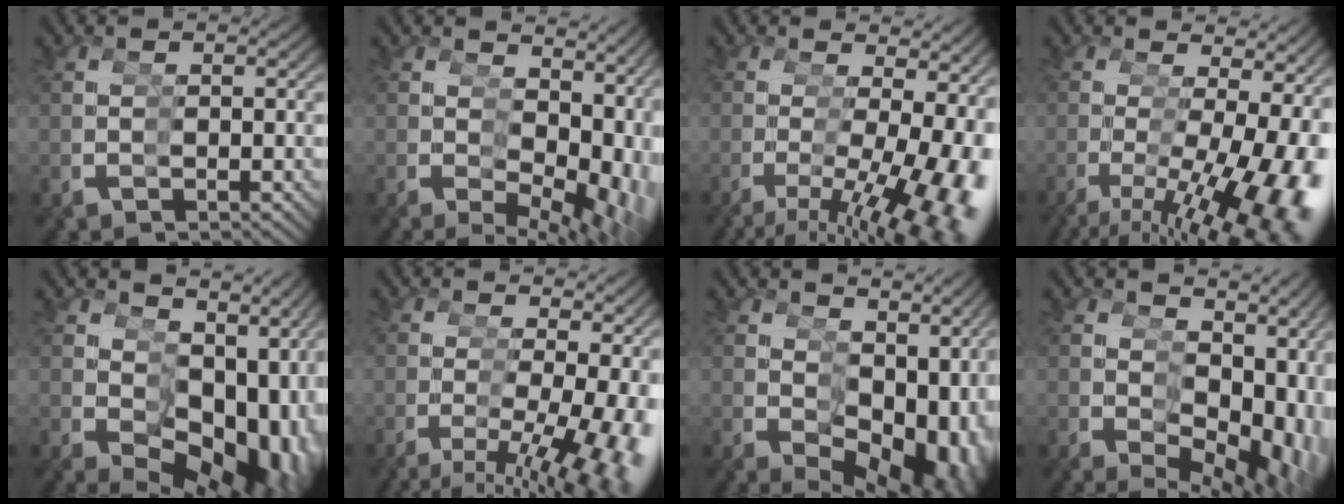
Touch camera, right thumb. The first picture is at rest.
{"total": 6.7, "force": [0.2, 4.2, 5.2], "torque": [-0.060, -0.017, 0.015]}
{"total": 10.6, "force": [-1.7, 5.7, 8.8], "torque": [-0.119, -0.031, -0.011]}
{"total": 11.6, "force": [-1.4, 6.3, 9.6], "torque": [-0.139, -0.027, -0.011]}
{"total": 11.4, "force": [-0.9, 7.6, 8.5], "torque": [-0.111, -0.030, 0.006]}
{"total": 9.1, "force": [-1.8, 4.9, 7.5], "torque": [-0.102, -0.033, -0.014]}
{"total": 9.5, "force": [-1.0, 6.2, 7.2], "torque": [-0.088, -0.029, 0.005]}
{"total": 8.9, "force": [-0.6, 5.6, 6.8], "torque": [-0.086, -0.023, 0.008]}